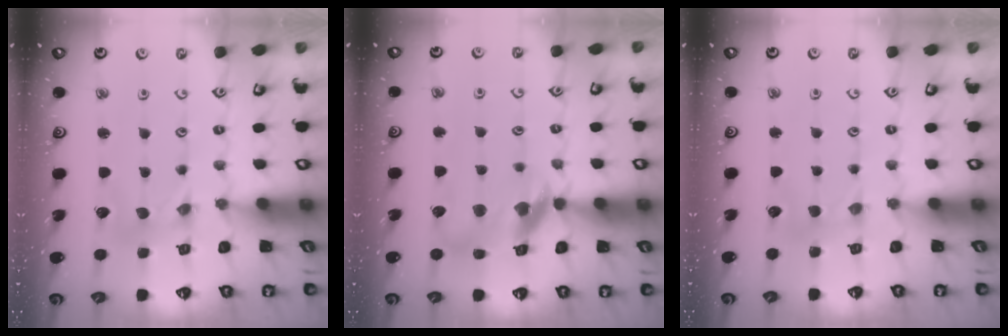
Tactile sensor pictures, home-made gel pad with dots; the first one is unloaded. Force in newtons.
{"total": 13.4, "press": 13.3, "slide": 1.7}
{"total": 2.6, "press": 2.6, "slide": 0.4}